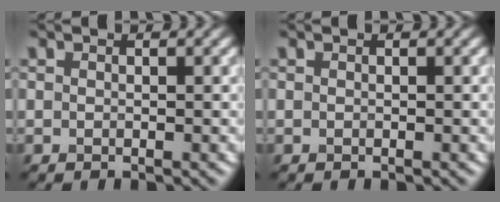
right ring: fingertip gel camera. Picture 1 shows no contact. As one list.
[{"total": 0.0}]